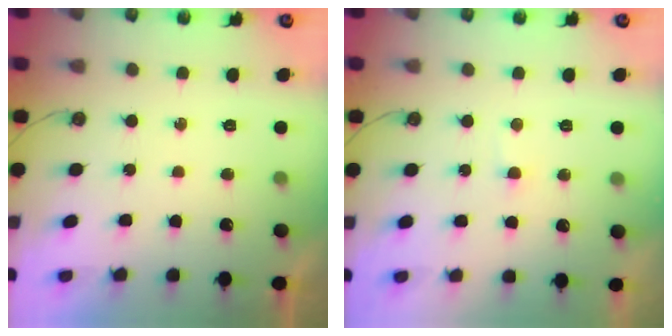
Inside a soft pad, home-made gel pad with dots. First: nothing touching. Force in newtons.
{"total": 1.4, "press": 1.4, "slide": 0.3}